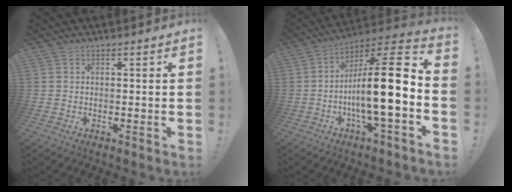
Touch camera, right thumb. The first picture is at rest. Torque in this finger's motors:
{"motor_torque": [0.95, 1.15, 1.45, -1.32, 0.32]}